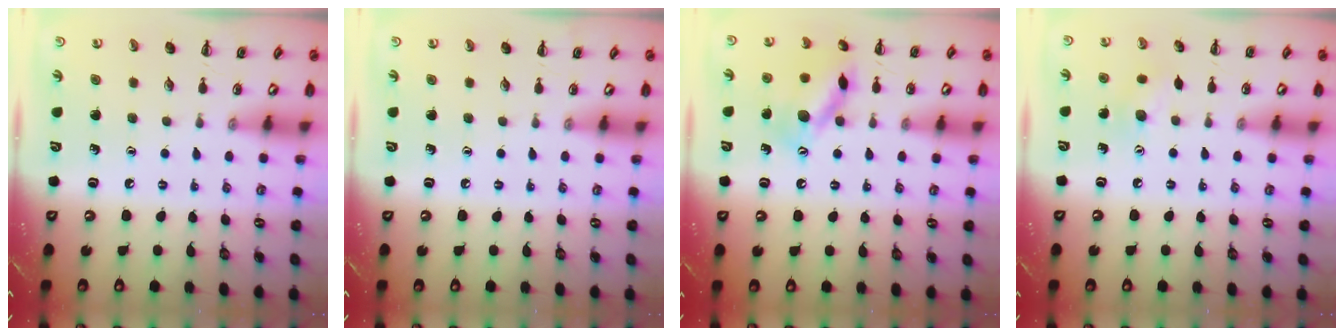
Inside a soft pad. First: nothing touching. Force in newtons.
{"total": 0.0}
{"total": 13.9, "press": 13.9, "slide": 1.1}
{"total": 6.9, "press": 6.8, "slide": 1.4}